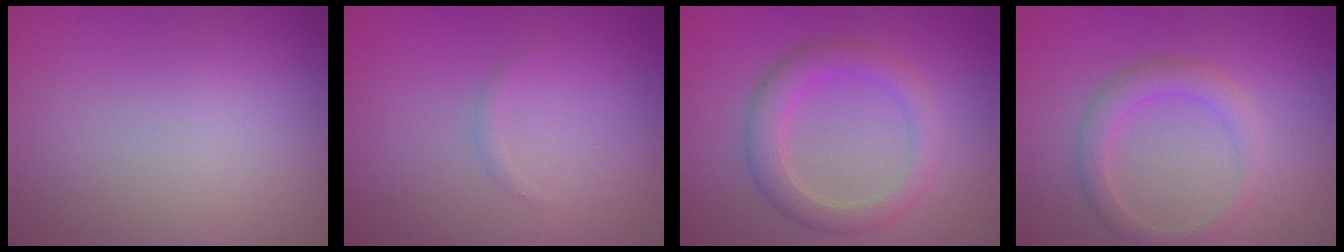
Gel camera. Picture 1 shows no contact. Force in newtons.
{"total": 0.6, "press": 0.6, "slide": 0.1}
{"total": 3.5, "press": 3.5, "slide": 0.0}
{"total": 2.6, "press": 2.6, "slide": 0.3}